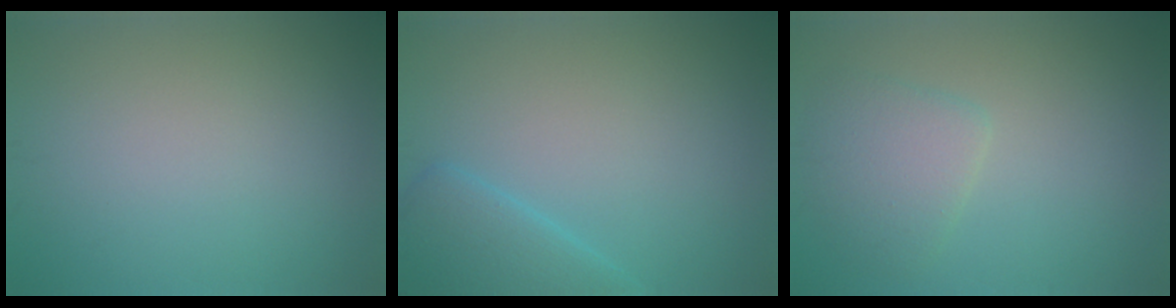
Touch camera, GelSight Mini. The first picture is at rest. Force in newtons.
{"total": 3.4, "press": 3.4, "slide": 0.2}
{"total": 3.1, "press": 3.0, "slide": 0.2}